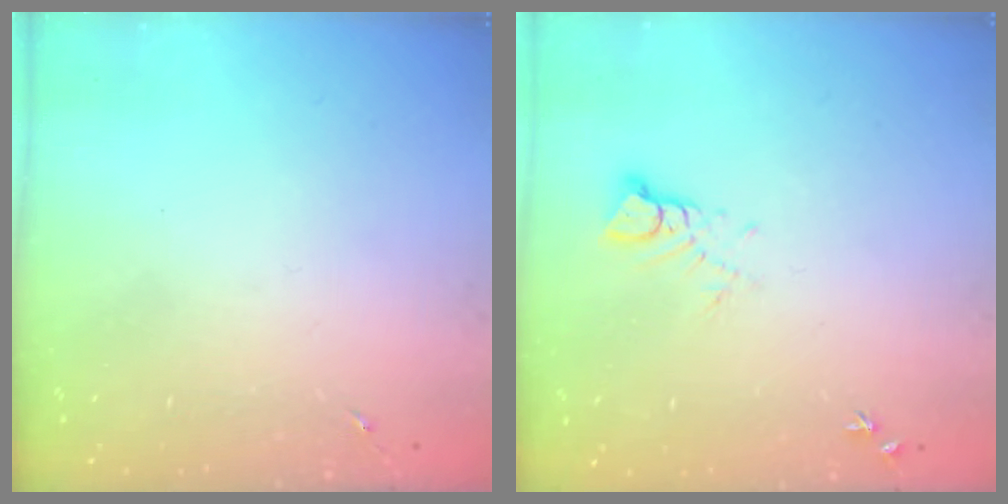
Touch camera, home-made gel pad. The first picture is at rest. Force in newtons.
{"total": 3.5, "press": 3.5, "slide": 0.2}